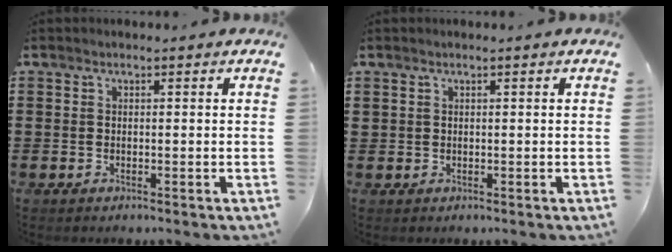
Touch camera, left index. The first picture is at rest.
{"total": 0.6, "force": [0.4, 0.5, 0.1], "torque": [-0.004, 0.003, 0.008]}